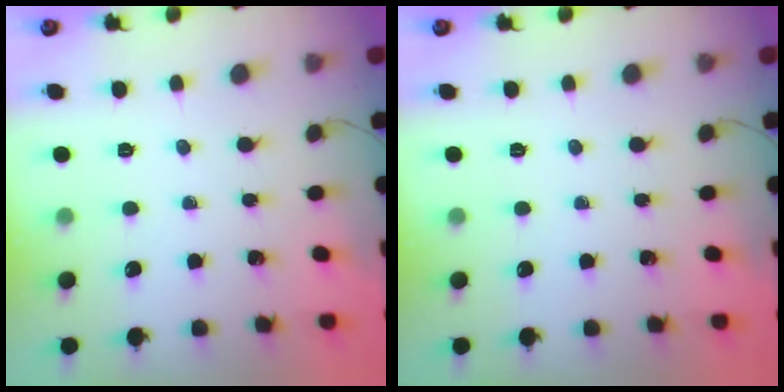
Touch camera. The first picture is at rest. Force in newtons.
{"total": 0.0}